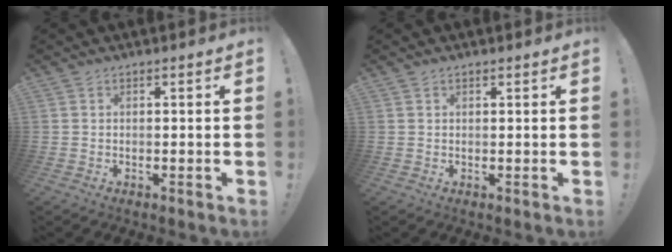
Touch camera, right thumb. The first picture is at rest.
{"total": 0.6, "force": [0.5, 0.3, 0.2], "torque": [-0.003, 0.000, 0.010]}